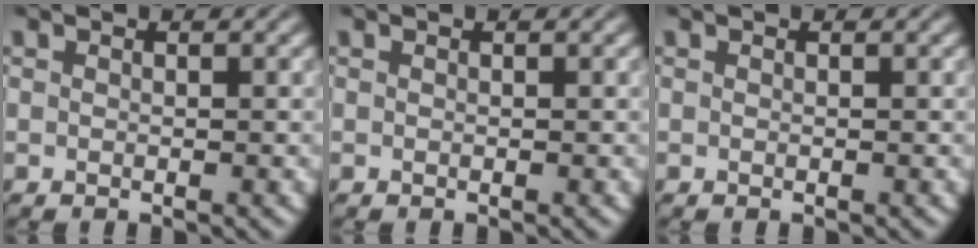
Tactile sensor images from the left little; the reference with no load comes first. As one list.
[{"total": 0.0}, {"total": 0.0}]